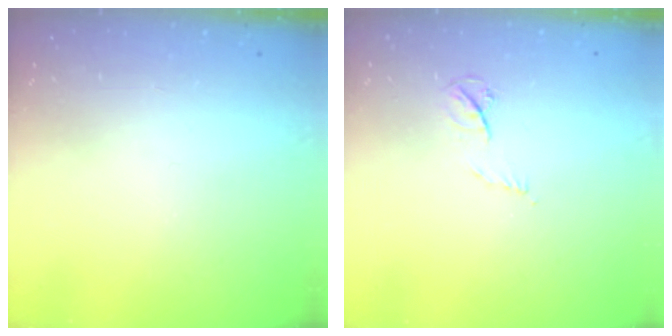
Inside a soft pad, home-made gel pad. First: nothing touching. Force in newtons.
{"total": 4.8, "press": 4.8, "slide": 0.6}